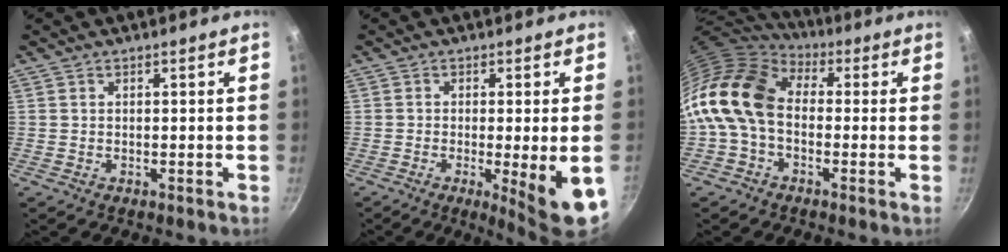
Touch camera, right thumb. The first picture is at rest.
{"total": 9.0, "force": [-2.5, 0.9, 8.6], "torque": [-0.121, -0.012, -0.031]}
{"total": 15.7, "force": [-0.2, 11.0, 11.2], "torque": [-0.204, 0.030, -0.024]}